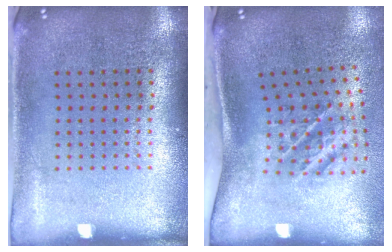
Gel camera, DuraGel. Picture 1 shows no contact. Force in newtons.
{"total": 2.3, "press": 1.3, "slide": 1.9}